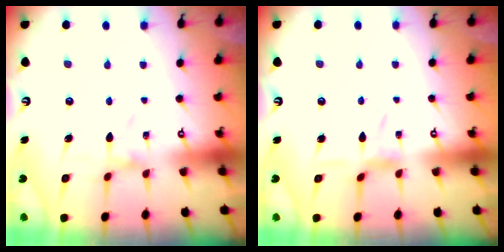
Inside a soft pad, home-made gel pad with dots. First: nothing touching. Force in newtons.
{"total": 0.8, "press": 0.7, "slide": 0.4}